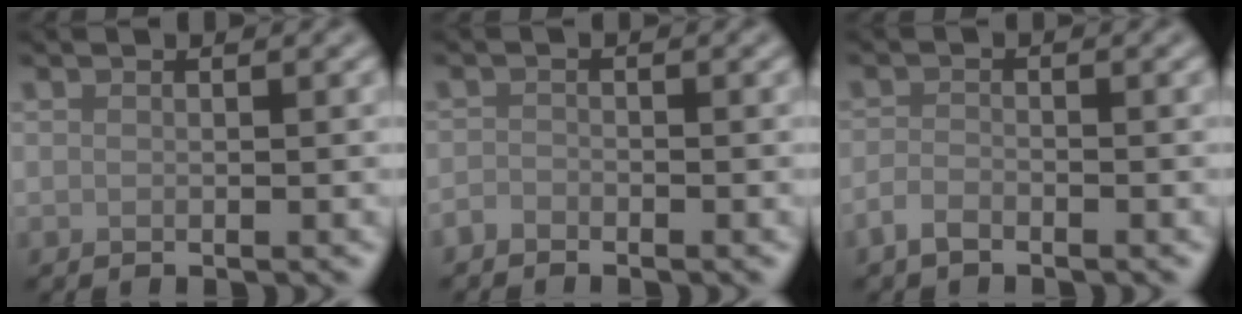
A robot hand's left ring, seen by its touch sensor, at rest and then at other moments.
{"total": 1.0, "force": [-0.9, 0.4, 0.2], "torque": [0.000, -0.001, -0.021]}
{"total": 1.5, "force": [-1.2, 0.6, 0.7], "torque": [-0.015, 0.001, -0.029]}